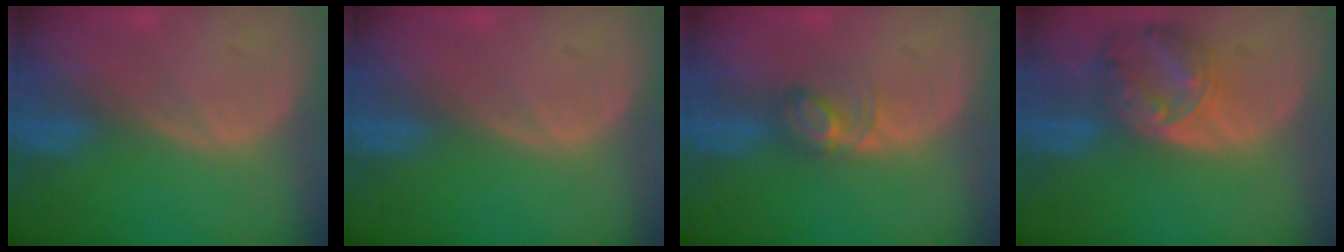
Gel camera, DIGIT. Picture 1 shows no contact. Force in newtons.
{"total": 0.0}
{"total": 3.7, "press": 3.7, "slide": 0.3}
{"total": 8.1, "press": 7.0, "slide": 4.1}